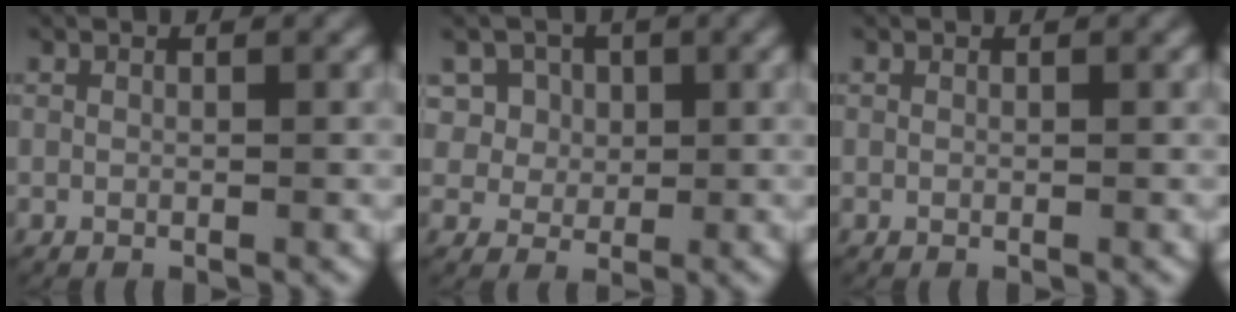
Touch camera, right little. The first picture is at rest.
{"total": 5.8, "force": [1.0, 5.4, 2.0], "torque": [-0.062, -0.008, 0.015]}
{"total": 0.0}